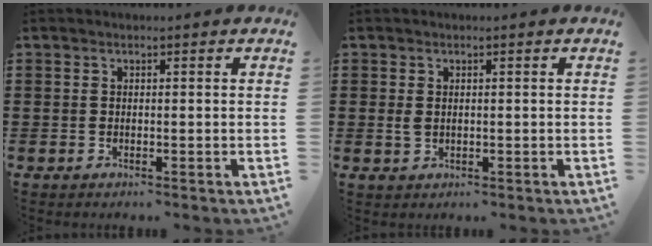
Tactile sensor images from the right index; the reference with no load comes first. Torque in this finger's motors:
{"motor_torque": [1.02, 1.12, 0.09, -0.01]}